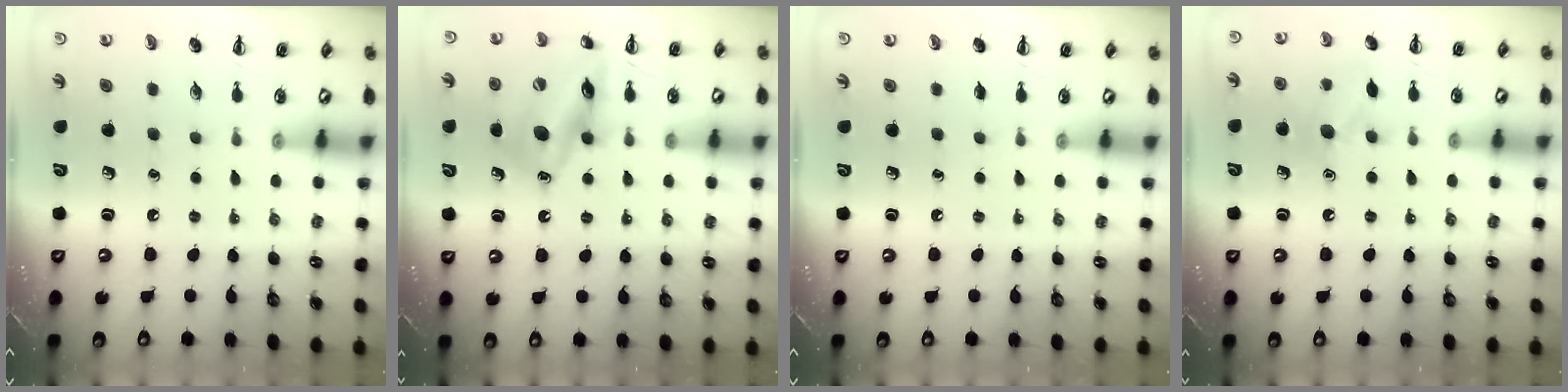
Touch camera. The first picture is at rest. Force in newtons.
{"total": 16.1, "press": 16.0, "slide": 1.9}
{"total": 0.0}
{"total": 9.0, "press": 9.0, "slide": 0.9}